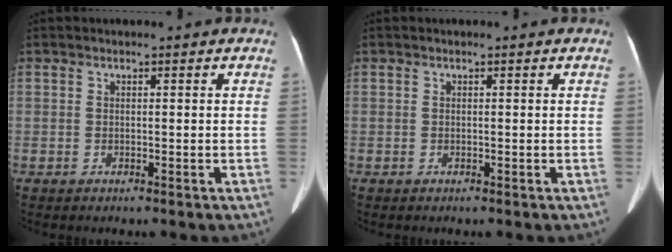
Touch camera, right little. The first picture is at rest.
{"total": 0.0}